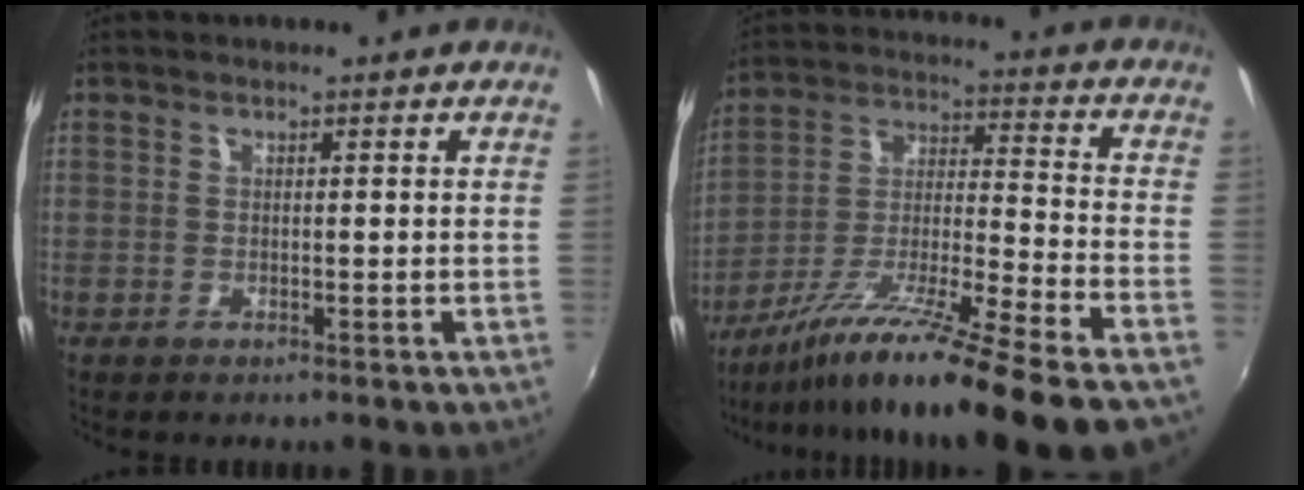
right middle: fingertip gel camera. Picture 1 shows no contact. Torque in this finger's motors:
{"motor_torque": [1.10, -1.04, 0.62, 0.21]}